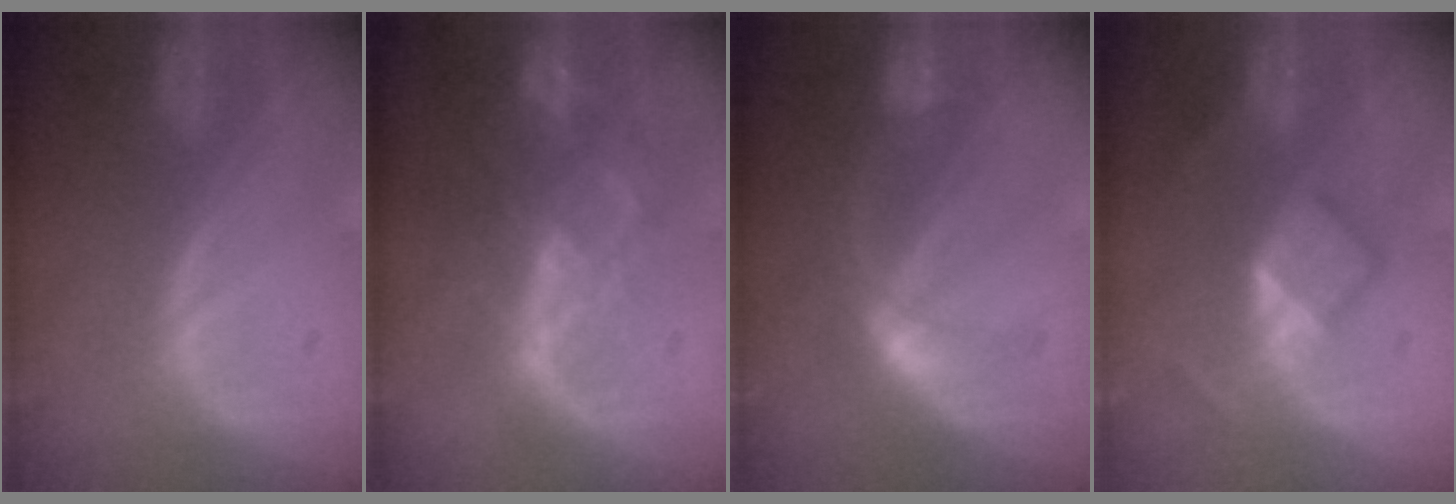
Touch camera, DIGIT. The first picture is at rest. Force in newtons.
{"total": 8.9, "press": 7.5, "slide": 4.7}
{"total": 5.6, "press": 5.1, "slide": 2.2}
{"total": 5.2, "press": 4.5, "slide": 2.7}